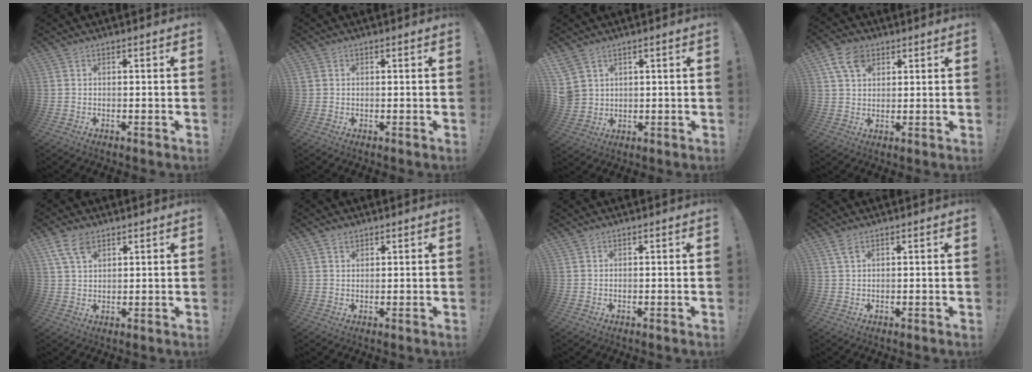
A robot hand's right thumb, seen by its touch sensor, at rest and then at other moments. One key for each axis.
{"total": 1.2, "fx": 0.3, "fy": 1.2, "fz": 0.1, "tx": 0.000, "ty": 0.003, "tz": 0.006}
{"total": 5.9, "fx": 3.6, "fy": 4.4, "fz": 1.7, "tx": -0.041, "ty": -0.017, "tz": 0.074}
{"total": 8.9, "fx": 4.3, "fy": 6.2, "fz": 4.8, "tx": -0.087, "ty": -0.003, "tz": 0.086}
{"total": 7.4, "fx": 4.4, "fy": 4.2, "fz": 4.2, "tx": -0.082, "ty": -0.008, "tz": 0.087}
{"total": 2.0, "fx": 1.6, "fy": 1.2, "fz": 0.4, "tx": 0.000, "ty": -0.008, "tz": 0.027}
{"total": 0.6, "fx": 0.5, "fy": 0.3, "fz": 0.1, "tx": 0.005, "ty": -0.002, "tz": 0.008}
{"total": 2.5, "fx": 1.5, "fy": 0.9, "fz": 1.8, "tx": -0.042, "ty": 0.003, "tz": 0.029}